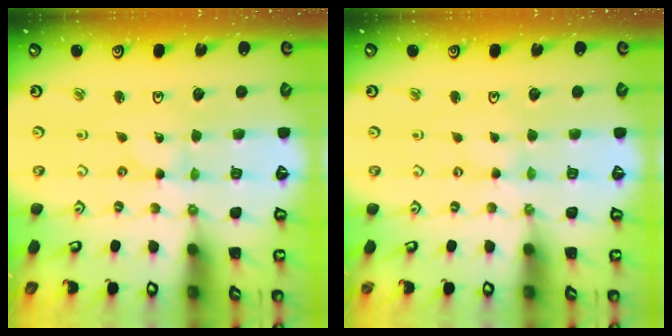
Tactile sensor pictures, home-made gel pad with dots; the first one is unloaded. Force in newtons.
{"total": 0.0}